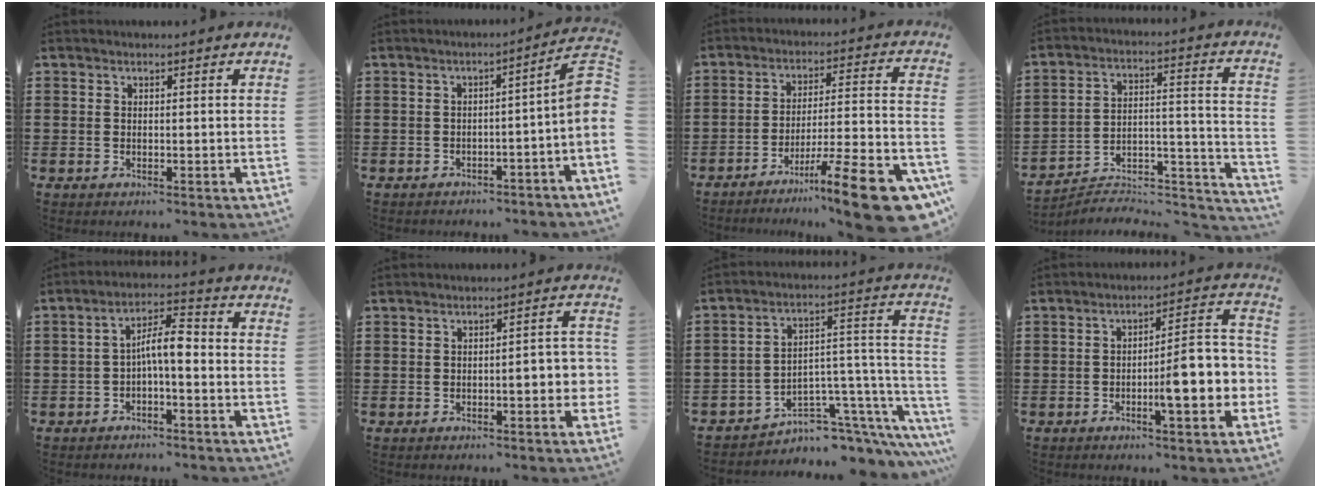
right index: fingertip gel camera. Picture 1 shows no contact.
{"total": 4.3, "force": [-1.6, 0.5, 3.9], "torque": [-0.062, -0.010, -0.037]}
{"total": 14.1, "force": [-9.8, 0.8, 10.1], "torque": [-0.133, 0.030, -0.171]}
{"total": 5.6, "force": [-5.3, 1.4, 1.3], "torque": [-0.017, 0.003, -0.107]}
{"total": 6.1, "force": [-0.8, 1.9, 5.8], "torque": [-0.115, 0.013, -0.020]}
{"total": 4.6, "force": [-1.0, 1.3, 4.3], "torque": [-0.055, 0.000, -0.021]}
{"total": 6.6, "force": [-4.8, 3.6, 2.6], "torque": [-0.045, 0.001, -0.084]}
{"total": 9.8, "force": [-2.7, 2.2, 9.1], "torque": [-0.117, -0.019, -0.051]}